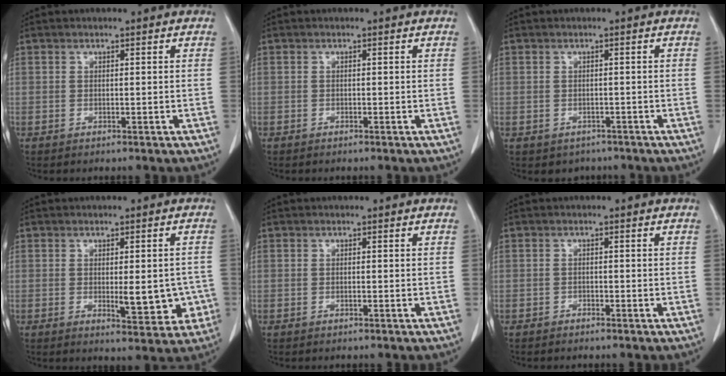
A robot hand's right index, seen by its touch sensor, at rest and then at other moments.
{"total": 0.0}
{"total": 2.6, "force": [-1.5, 2.0, 0.1], "torque": [-0.001, 0.007, -0.019]}
{"total": 7.1, "force": [-1.2, 2.6, 6.5], "torque": [-0.075, -0.008, -0.009]}
{"total": 0.0}
{"total": 0.7, "force": [-0.6, 0.3, 0.1], "torque": [-0.001, 0.002, -0.014]}